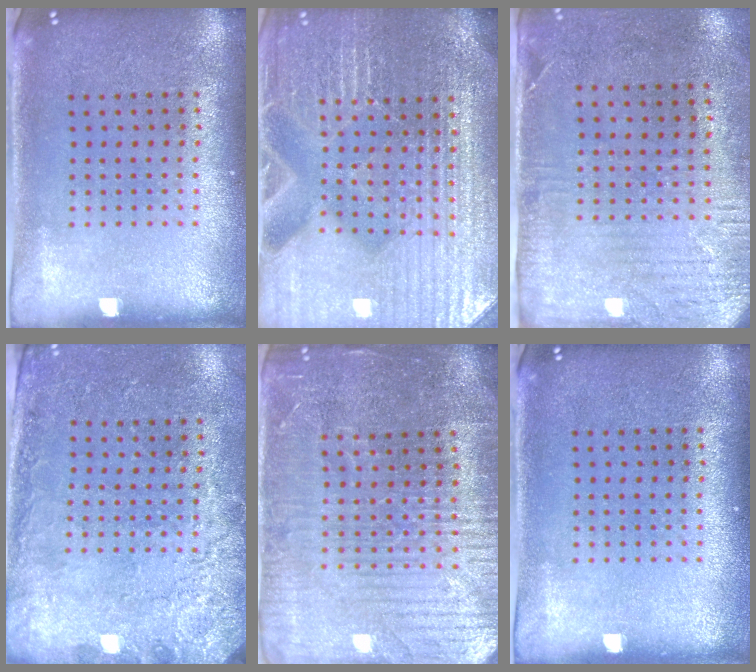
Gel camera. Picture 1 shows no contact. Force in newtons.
{"total": 4.7, "press": 4.5, "slide": 1.4}
{"total": 2.9, "press": 2.3, "slide": 1.7}
{"total": 2.5, "press": 2.1, "slide": 1.3}
{"total": 4.5, "press": 4.2, "slide": 1.6}
{"total": 0.0}